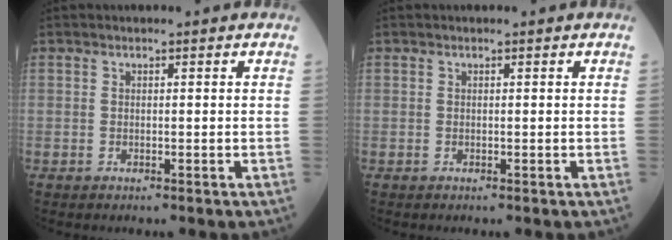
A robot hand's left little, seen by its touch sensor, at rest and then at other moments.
{"total": 0.0}